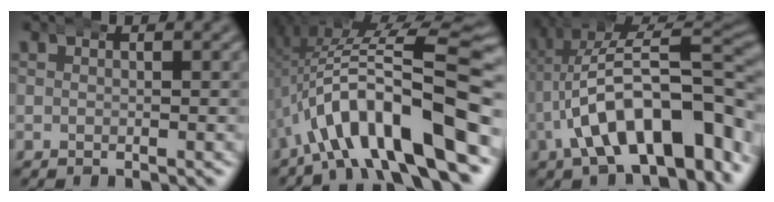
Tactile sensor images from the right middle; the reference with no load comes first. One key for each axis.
{"total": 13.5, "fx": -2.3, "fy": 6.1, "fz": 11.8, "tx": -0.194, "ty": -0.002, "tz": -0.028}
{"total": 11.6, "fx": -1.7, "fy": 6.0, "fz": 9.8, "tx": -0.160, "ty": -0.002, "tz": -0.021}